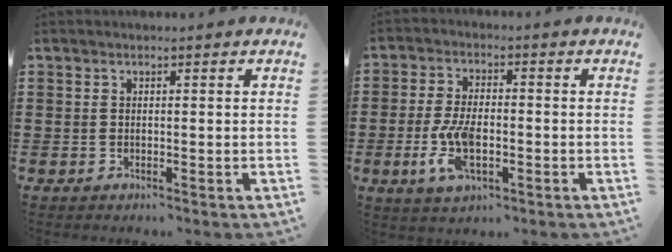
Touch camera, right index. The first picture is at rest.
{"total": 7.3, "force": [-2.0, 3.3, 6.2], "torque": [-0.146, -0.007, -0.043]}